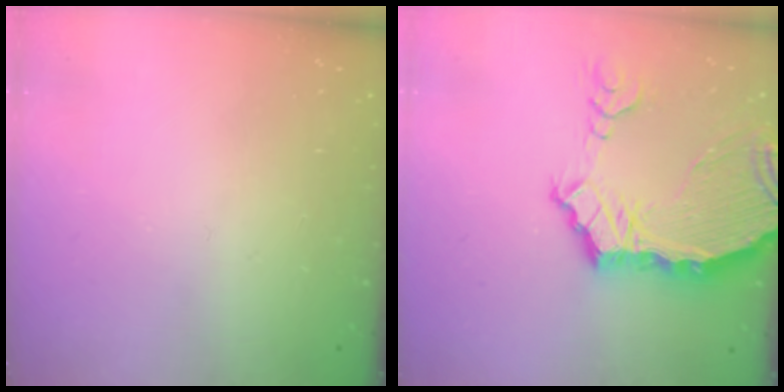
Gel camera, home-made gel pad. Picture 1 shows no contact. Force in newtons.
{"total": 10.5, "press": 9.9, "slide": 3.4}